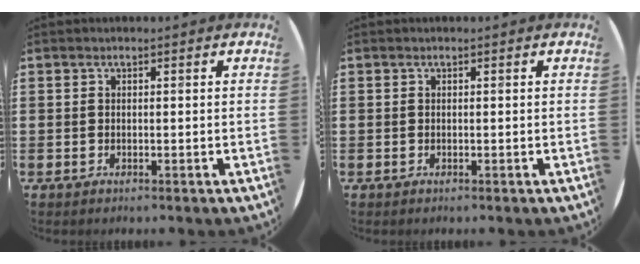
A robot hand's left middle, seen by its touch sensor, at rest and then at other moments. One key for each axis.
{"total": 0.0}